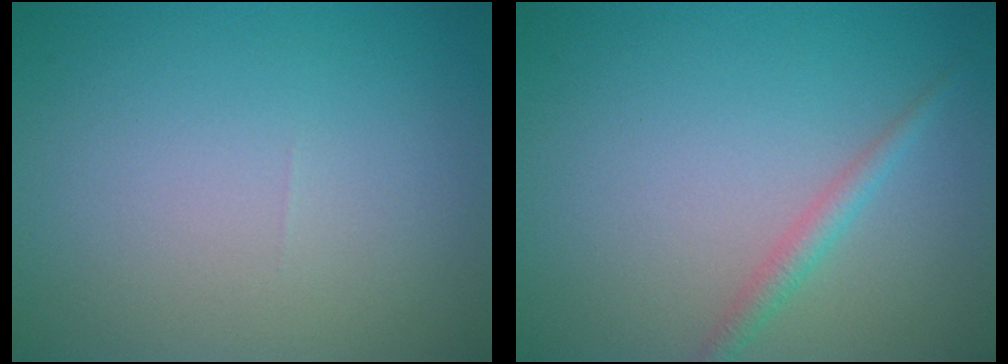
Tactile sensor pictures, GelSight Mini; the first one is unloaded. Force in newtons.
{"total": 1.6, "press": 1.6, "slide": 0.0}